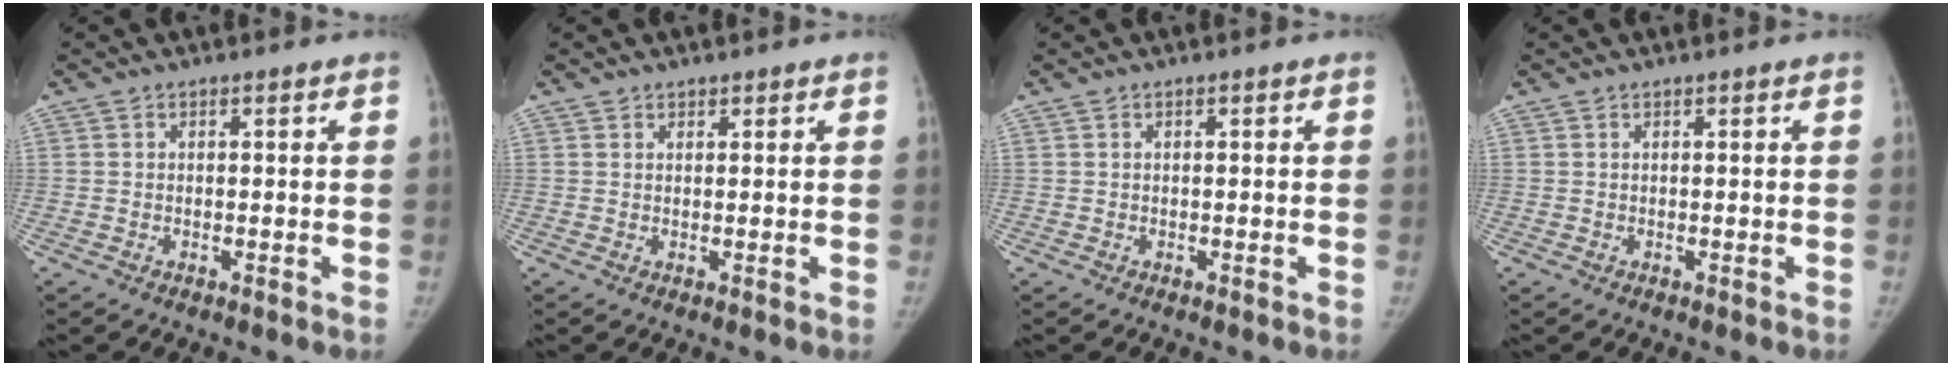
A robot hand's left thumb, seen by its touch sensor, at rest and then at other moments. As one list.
[{"total": 0.9, "force": [0.7, 0.5, 0.0], "torque": [0.012, -0.005, 0.008]}, {"total": 0.0}, {"total": 0.0}]